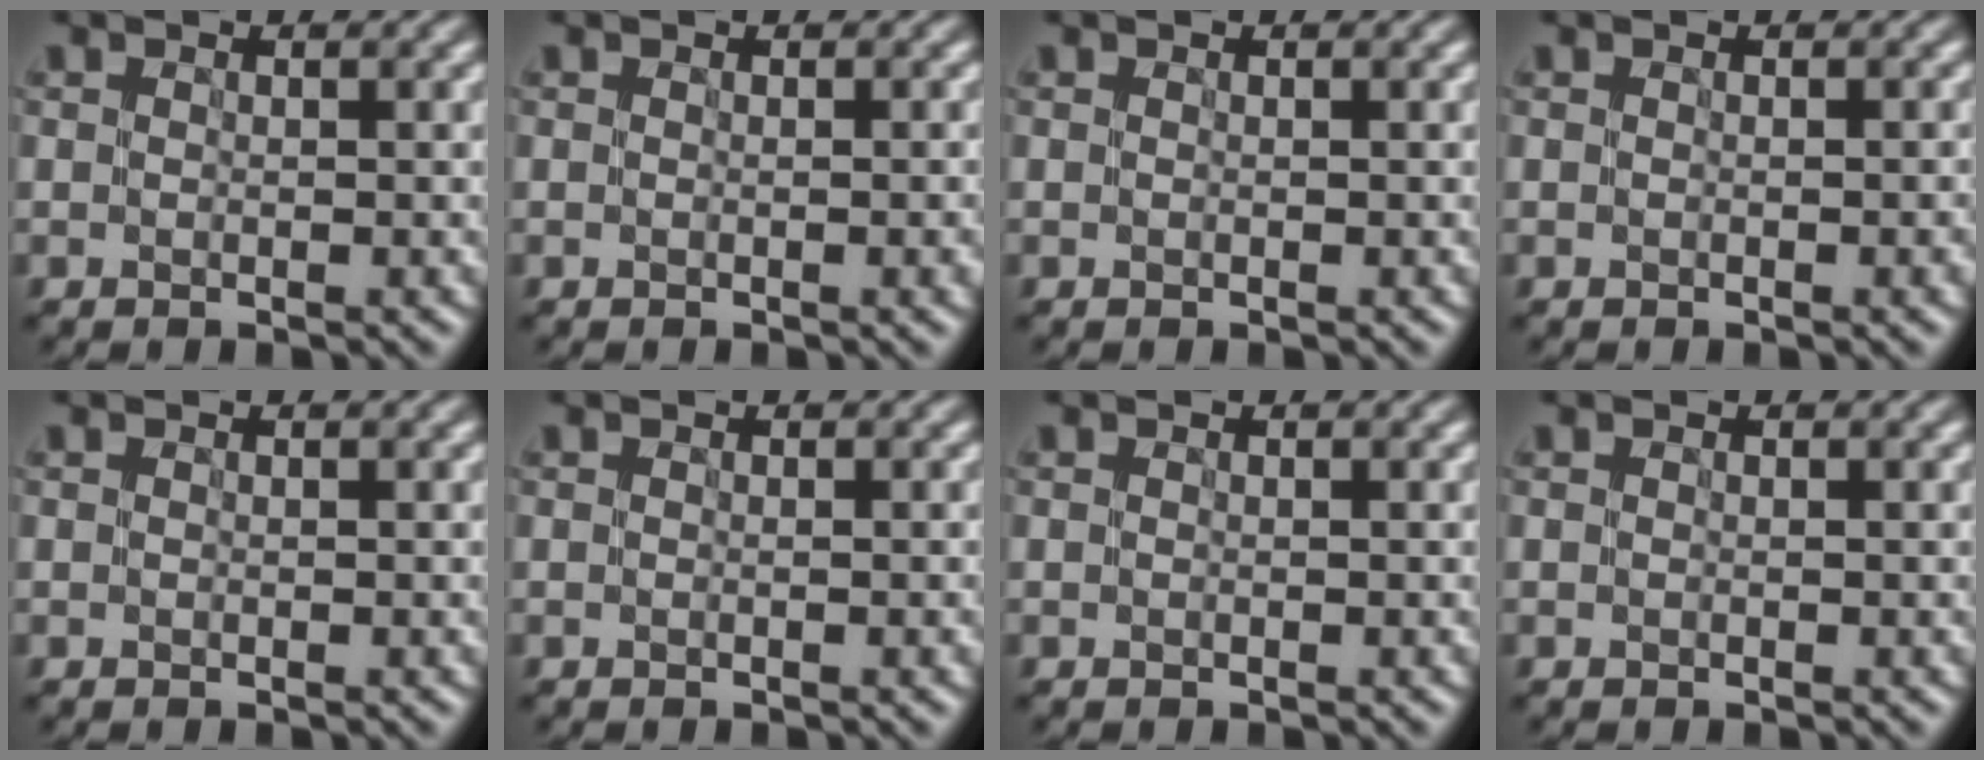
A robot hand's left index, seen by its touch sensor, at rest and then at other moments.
{"total": 1.6, "force": [-0.4, 0.7, 1.3], "torque": [-0.012, -0.002, -0.003]}
{"total": 0.0}
{"total": 1.3, "force": [-0.3, 0.6, 1.0], "torque": [-0.010, -0.001, -0.003]}
{"total": 0.0}
{"total": 0.8, "force": [-0.2, 0.3, 0.7], "torque": [-0.007, -0.001, -0.001]}
{"total": 0.0}
{"total": 0.0}